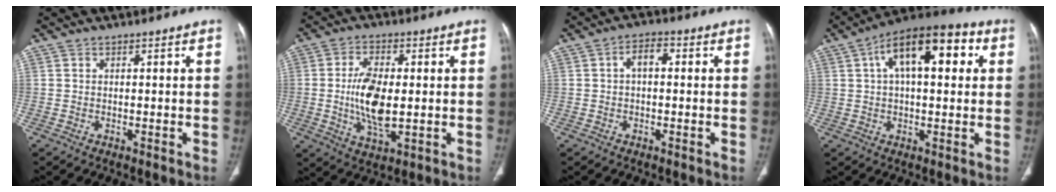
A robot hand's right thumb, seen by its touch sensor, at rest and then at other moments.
{"total": 10.7, "force": [-0.2, 5.1, 9.4], "torque": [-0.177, -0.008, 0.000]}
{"total": 3.8, "force": [0.3, 2.1, 3.1], "torque": [-0.047, 0.015, -0.001]}
{"total": 16.8, "force": [4.9, 7.7, 14.1], "torque": [-0.194, 0.028, 0.068]}